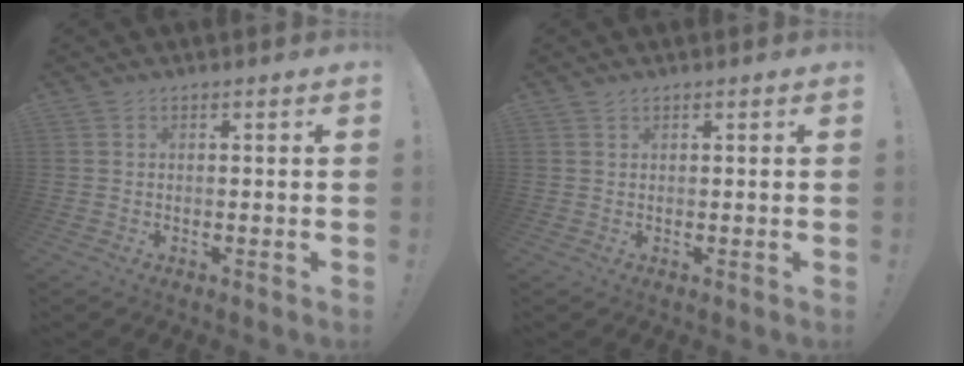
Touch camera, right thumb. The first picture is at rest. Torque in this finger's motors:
{"motor_torque": [-0.04, -0.06, 0.17, -0.06, 0.00]}